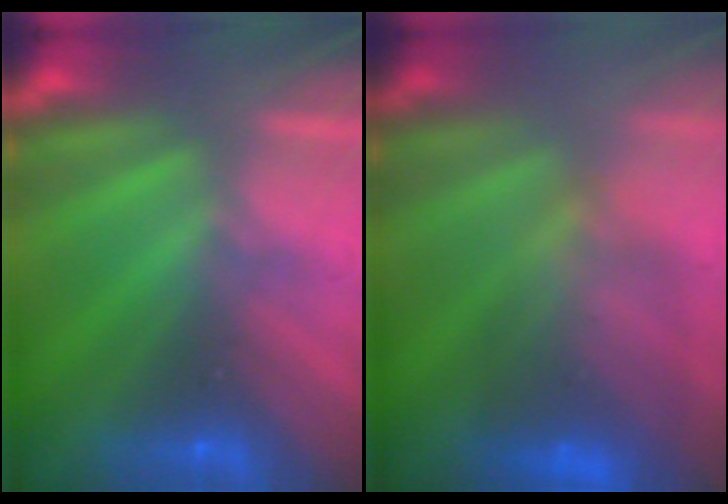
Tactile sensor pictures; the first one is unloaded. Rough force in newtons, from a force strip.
{"total": 5.9}